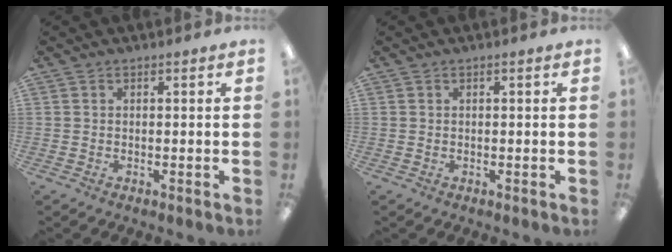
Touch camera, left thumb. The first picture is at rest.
{"total": 0.0}